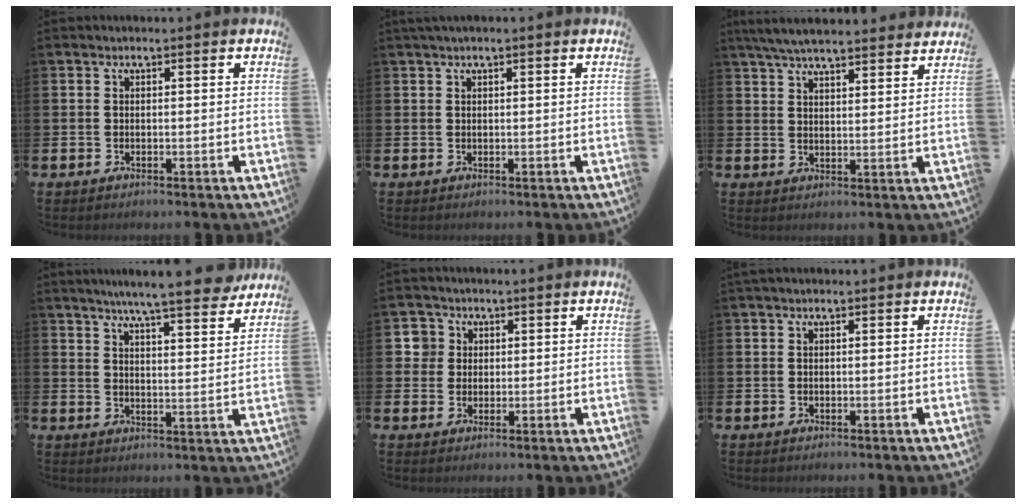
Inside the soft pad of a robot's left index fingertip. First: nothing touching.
{"total": 0.9, "force": [0.7, 0.0, 0.6], "torque": [-0.010, 0.002, 0.012]}
{"total": 6.2, "force": [5.9, 0.7, 1.8], "torque": [-0.049, -0.023, 0.107]}
{"total": 7.9, "force": [7.2, 0.2, 3.2], "torque": [-0.060, -0.043, 0.122]}
{"total": 3.7, "force": [1.7, 3.3, 0.2], "torque": [0.006, 0.003, 0.023]}
{"total": 0.6, "force": [0.5, 0.1, 0.3], "torque": [0.007, -0.003, 0.005]}